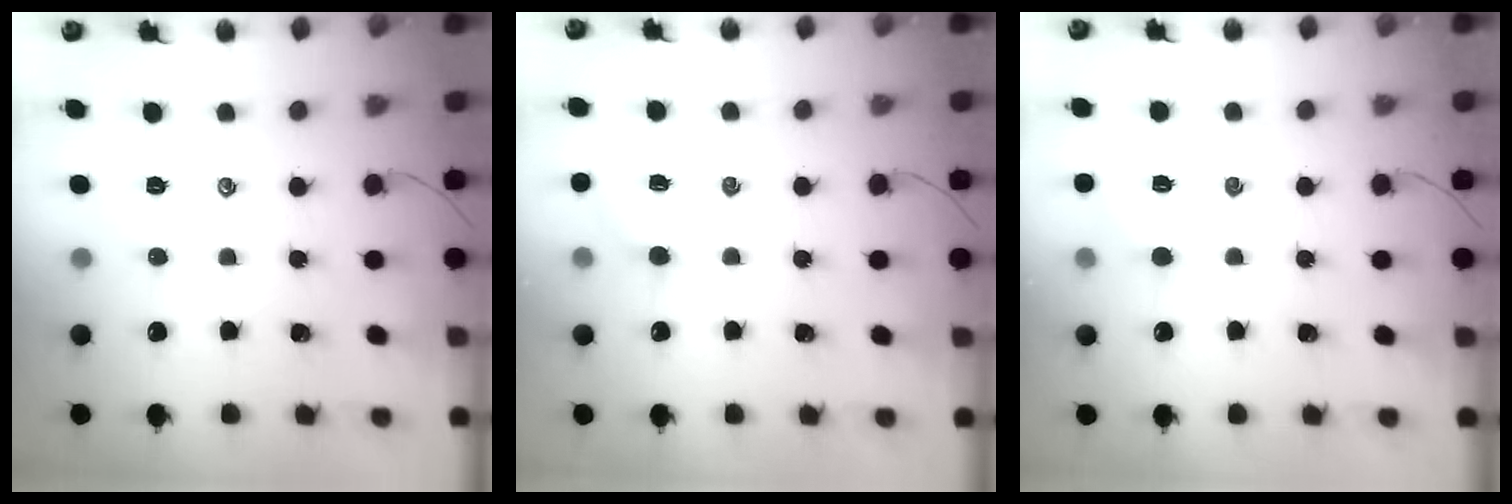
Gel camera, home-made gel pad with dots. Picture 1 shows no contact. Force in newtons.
{"total": 3.4, "press": 3.2, "slide": 1.1}
{"total": 5.1, "press": 5.0, "slide": 1.4}